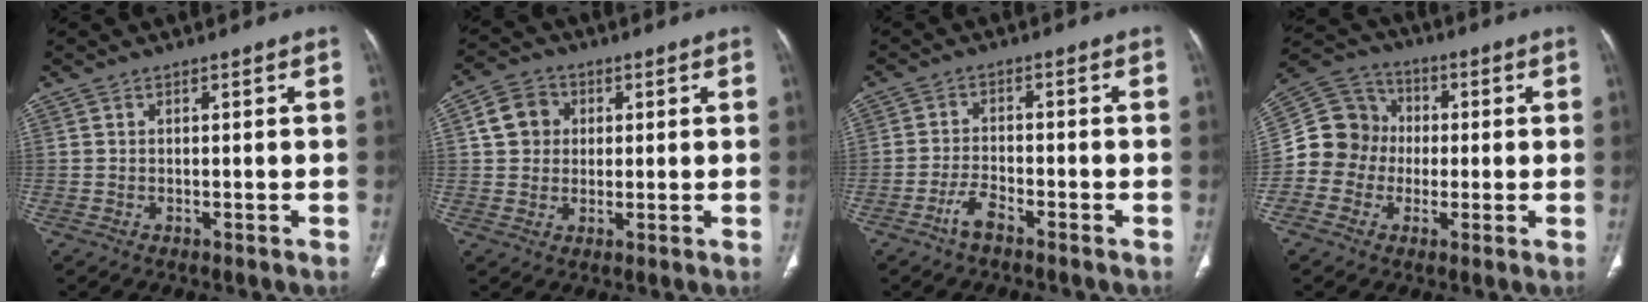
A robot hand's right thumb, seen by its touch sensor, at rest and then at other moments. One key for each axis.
{"total": 6.6, "fx": 1.5, "fy": 5.9, "fz": 2.7, "tx": -0.028, "ty": 0.006, "tz": 0.022}
{"total": 3.5, "fx": -2.7, "fy": 0.7, "fz": 2.1, "tx": -0.050, "ty": 0.017, "tz": -0.053}
{"total": 11.3, "fx": -1.3, "fy": 10.6, "fz": 3.4, "tx": -0.041, "ty": 0.035, "tz": -0.031}